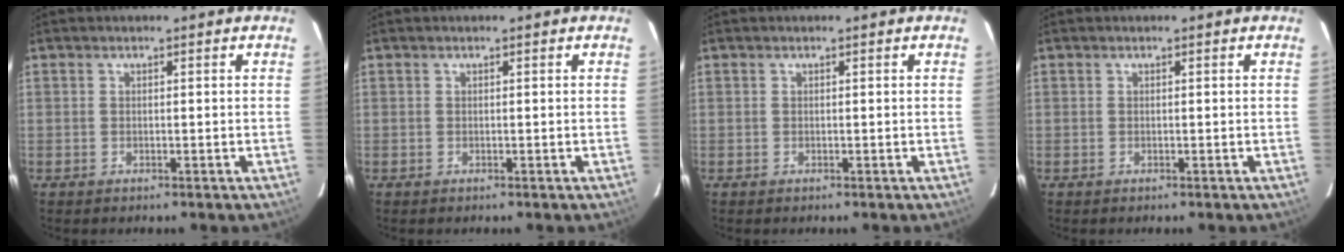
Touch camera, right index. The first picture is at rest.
{"total": 0.0}
{"total": 0.0}
{"total": 0.0}